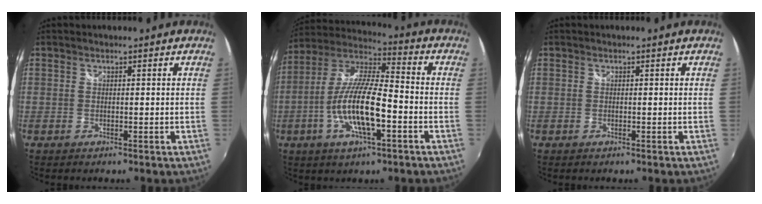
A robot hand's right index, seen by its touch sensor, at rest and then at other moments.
{"total": 15.1, "force": [-4.7, 4.0, 13.8], "torque": [-0.278, -0.005, -0.092]}
{"total": 0.0}